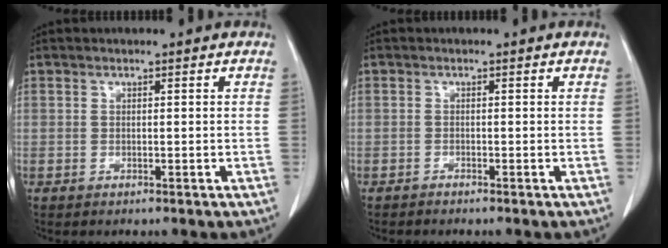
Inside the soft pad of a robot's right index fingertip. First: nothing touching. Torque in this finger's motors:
{"motor_torque": [0.03, -0.11, 0.00, 0.01]}